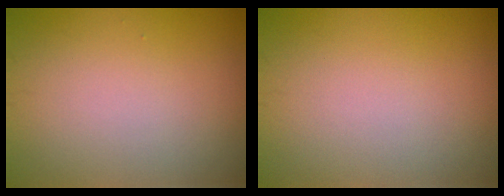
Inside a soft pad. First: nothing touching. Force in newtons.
{"total": 0.0}